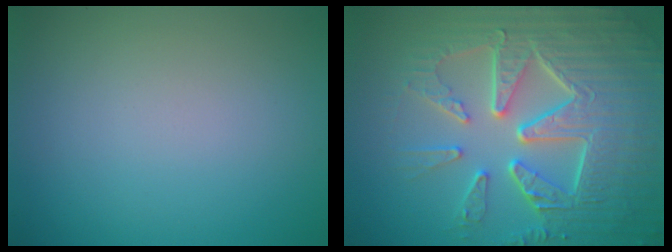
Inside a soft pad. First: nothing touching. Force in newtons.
{"total": 10.0, "press": 6.8, "slide": 7.3}